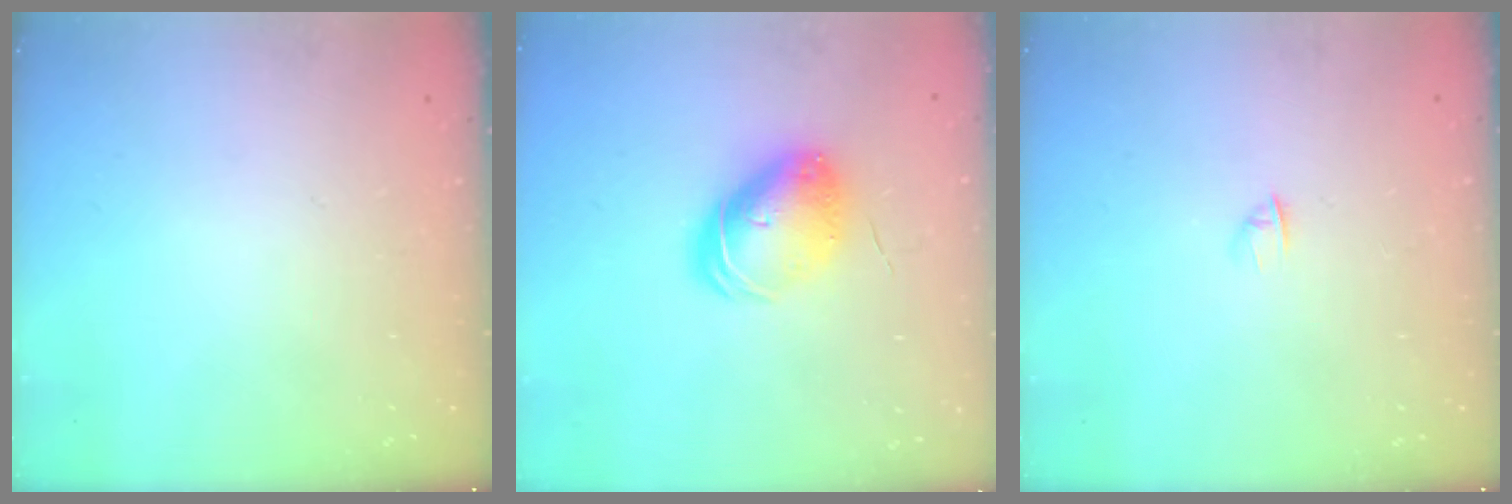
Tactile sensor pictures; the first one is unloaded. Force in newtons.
{"total": 9.3, "press": 9.2, "slide": 1.1}
{"total": 1.6, "press": 1.5, "slide": 0.4}